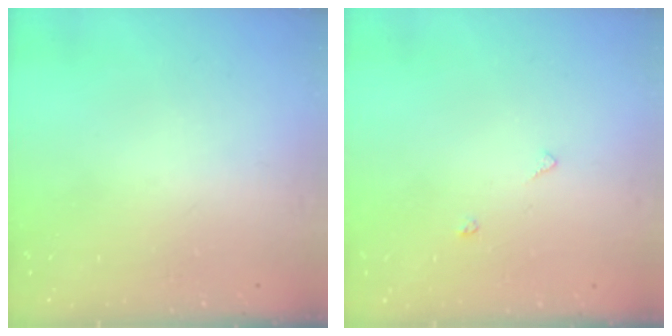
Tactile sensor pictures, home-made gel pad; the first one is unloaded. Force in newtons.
{"total": 3.5, "press": 3.5, "slide": 0.3}